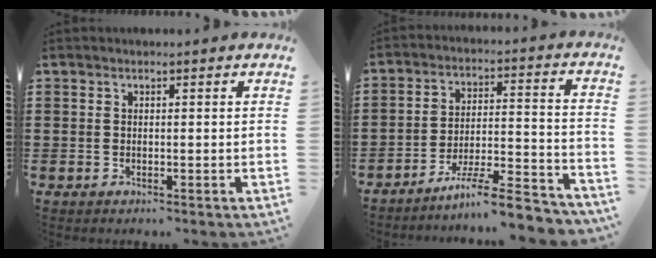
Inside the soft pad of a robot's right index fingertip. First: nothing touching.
{"total": 8.8, "force": [-7.5, 0.5, 4.7], "torque": [-0.073, 0.008, -0.143]}